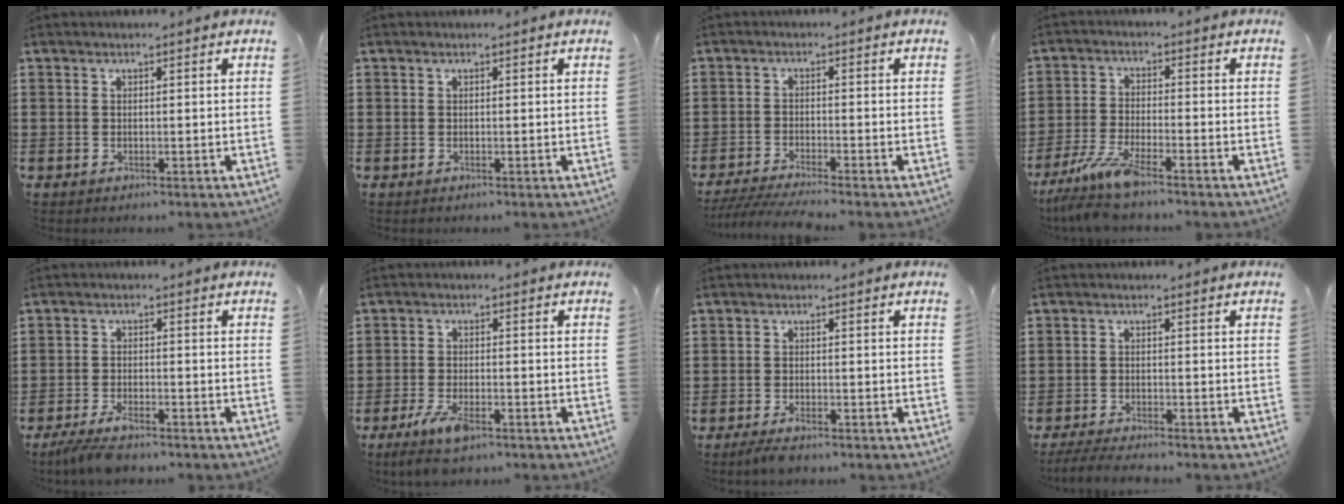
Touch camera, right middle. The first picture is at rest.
{"total": 0.0}
{"total": 3.4, "force": [-3.1, -0.2, 1.4], "torque": [-0.038, -0.010, -0.065]}
{"total": 6.4, "force": [-5.2, 0.2, 3.6], "torque": [-0.091, -0.022, -0.103]}
{"total": 4.0, "force": [-3.4, 0.6, 2.0], "torque": [-0.055, -0.010, -0.071]}
{"total": 5.2, "force": [-3.2, 1.6, 3.9], "torque": [-0.087, -0.009, -0.060]}
{"total": 2.1, "force": [-1.6, 0.4, 1.2], "torque": [-0.030, -0.003, -0.032]}
{"total": 2.7, "force": [-2.6, 0.0, 0.8], "torque": [-0.021, -0.001, -0.054]}